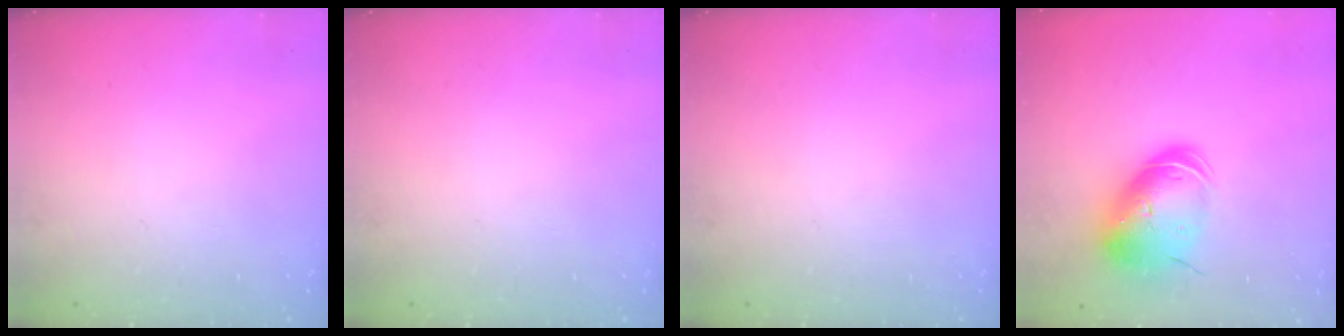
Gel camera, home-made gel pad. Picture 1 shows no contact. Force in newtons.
{"total": 0.0}
{"total": 0.0}
{"total": 13.7, "press": 13.6, "slide": 2.1}